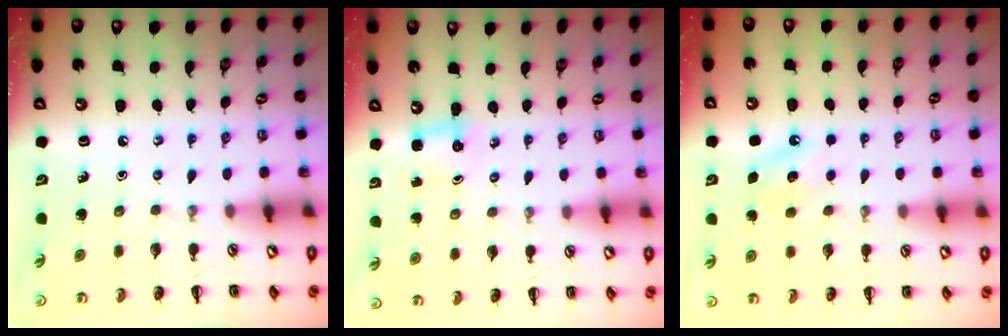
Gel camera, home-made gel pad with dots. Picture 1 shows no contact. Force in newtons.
{"total": 2.1, "press": 2.0, "slide": 0.6}
{"total": 6.2, "press": 6.0, "slide": 1.7}